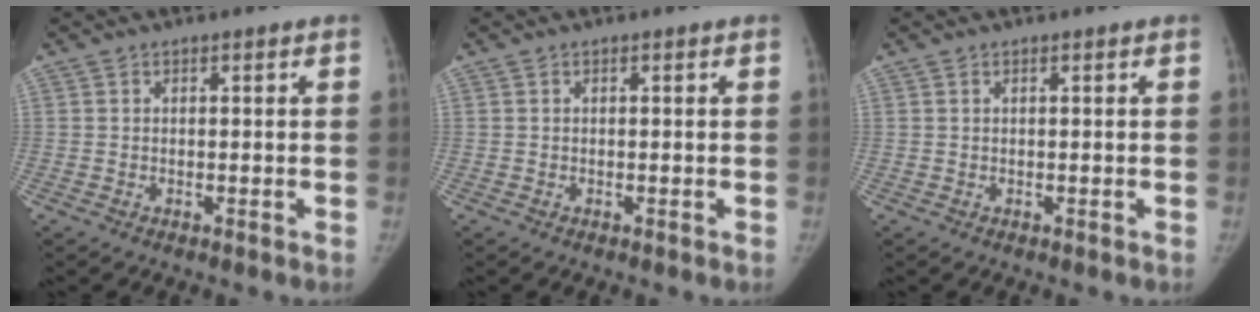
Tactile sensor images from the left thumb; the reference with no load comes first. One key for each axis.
{"total": 0.0}
{"total": 0.0}